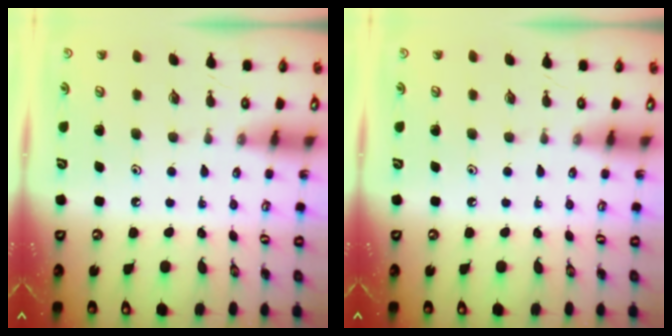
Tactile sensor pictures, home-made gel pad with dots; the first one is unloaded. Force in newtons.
{"total": 0.0}